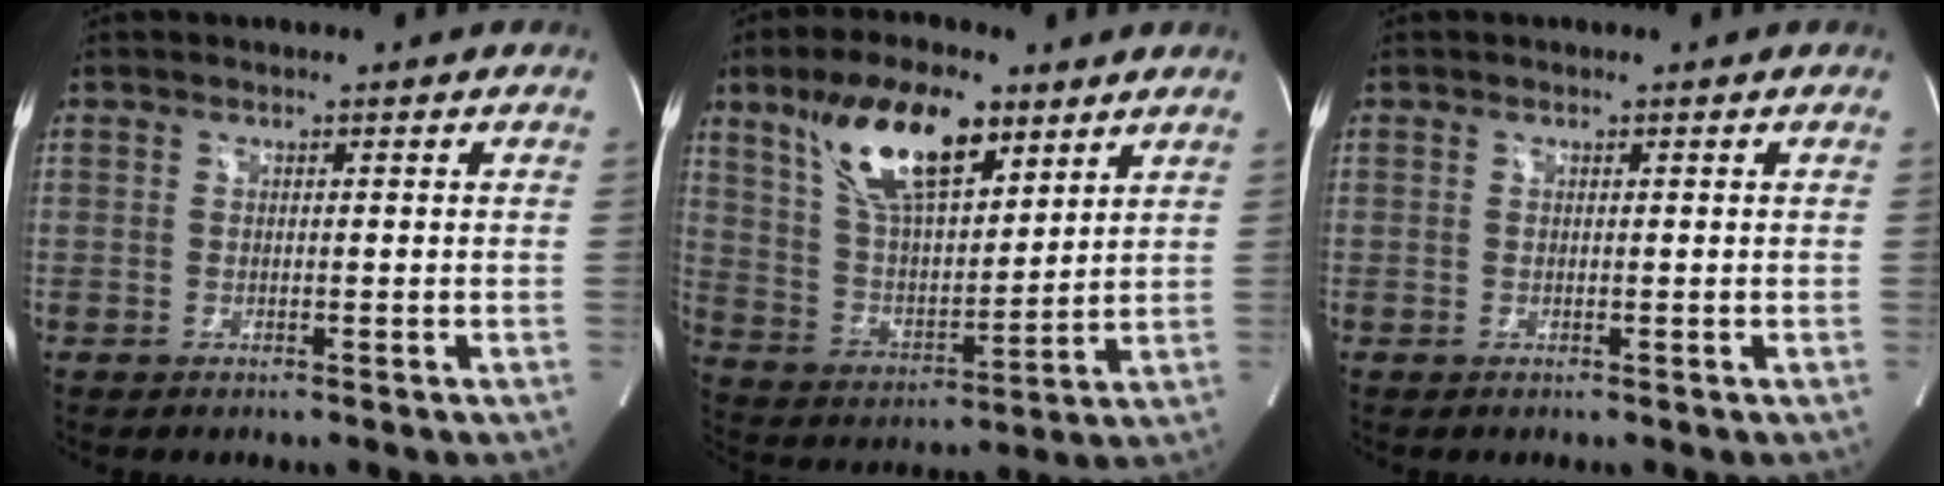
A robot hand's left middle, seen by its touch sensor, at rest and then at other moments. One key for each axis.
{"total": 16.1, "fx": 9.3, "fy": 5.7, "fz": 11.8, "tx": -0.220, "ty": 0.015, "tz": 0.174}
{"total": 0.0}